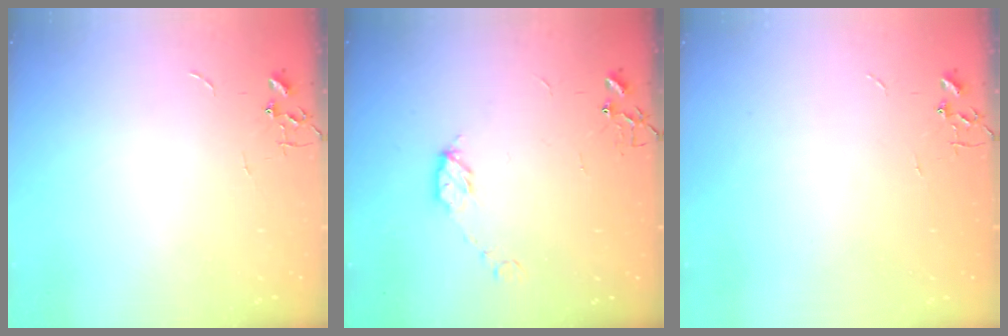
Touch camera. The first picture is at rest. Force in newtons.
{"total": 6.3, "press": 6.3, "slide": 0.6}
{"total": 0.0}